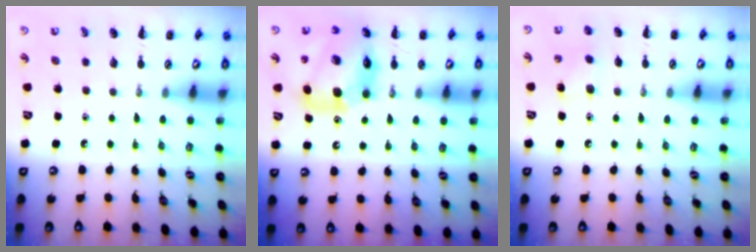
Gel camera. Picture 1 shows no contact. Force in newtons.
{"total": 15.0, "press": 14.4, "slide": 4.0}
{"total": 6.5, "press": 6.3, "slide": 1.7}